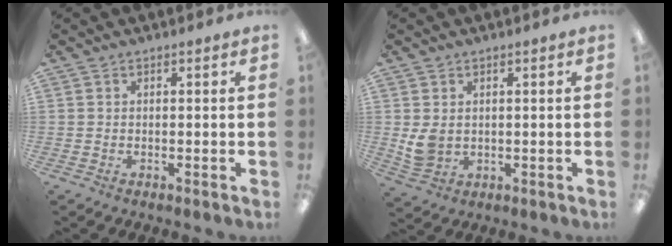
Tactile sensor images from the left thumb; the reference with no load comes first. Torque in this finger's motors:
{"motor_torque": [0.52, 0.75, 0.18, -0.60, 0.03]}